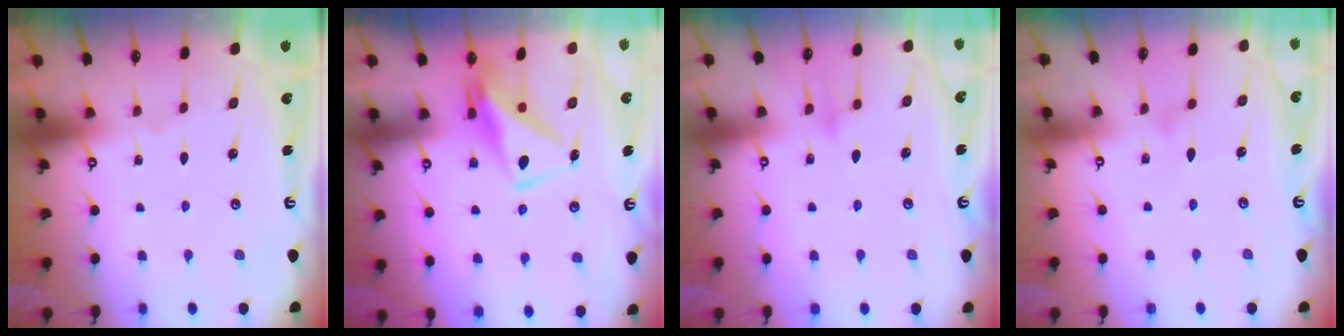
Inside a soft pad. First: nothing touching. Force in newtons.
{"total": 10.9, "press": 10.8, "slide": 1.6}
{"total": 6.9, "press": 6.9, "slide": 0.7}
{"total": 6.3, "press": 6.3, "slide": 0.3}